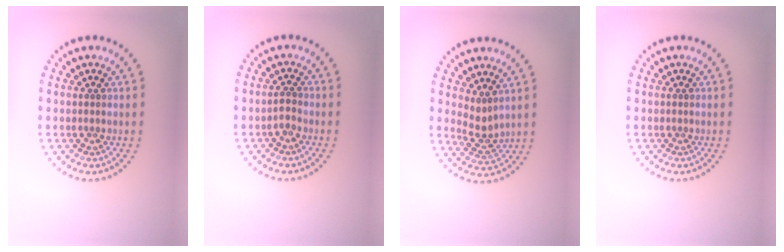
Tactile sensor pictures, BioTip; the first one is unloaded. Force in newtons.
{"total": 1.0, "press": 0.9, "slide": 0.4}
{"total": 2.1, "press": 1.5, "slide": 1.5}
{"total": 0.0}